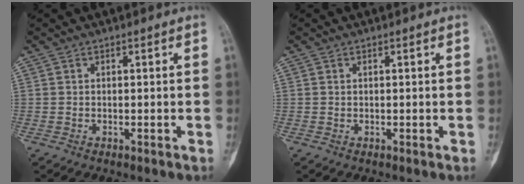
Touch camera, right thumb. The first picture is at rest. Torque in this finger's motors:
{"motor_torque": [-0.43, -0.42, 0.22, 0.02, -0.10]}